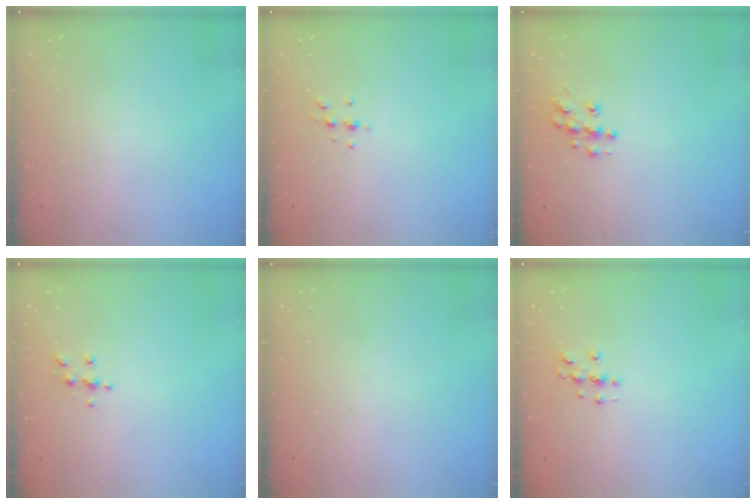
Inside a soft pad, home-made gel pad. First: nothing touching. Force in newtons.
{"total": 5.2, "press": 5.1, "slide": 0.9}
{"total": 9.5, "press": 9.5, "slide": 0.6}
{"total": 4.9, "press": 4.9, "slide": 0.5}
{"total": 0.0}
{"total": 3.0, "press": 3.0, "slide": 0.3}